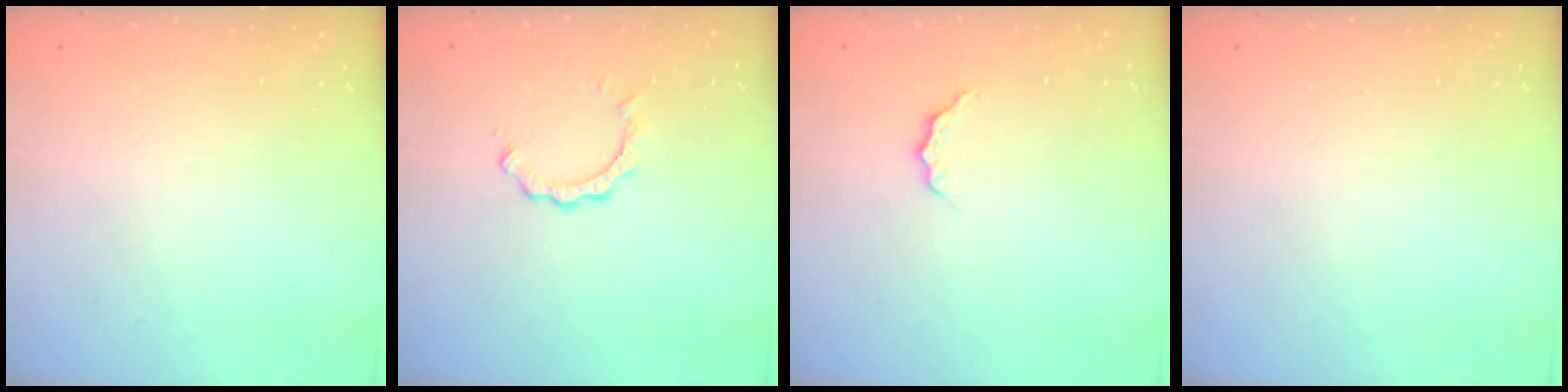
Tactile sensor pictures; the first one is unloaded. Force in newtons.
{"total": 2.7, "press": 2.7, "slide": 0.3}
{"total": 4.1, "press": 4.1, "slide": 0.4}
{"total": 0.0}